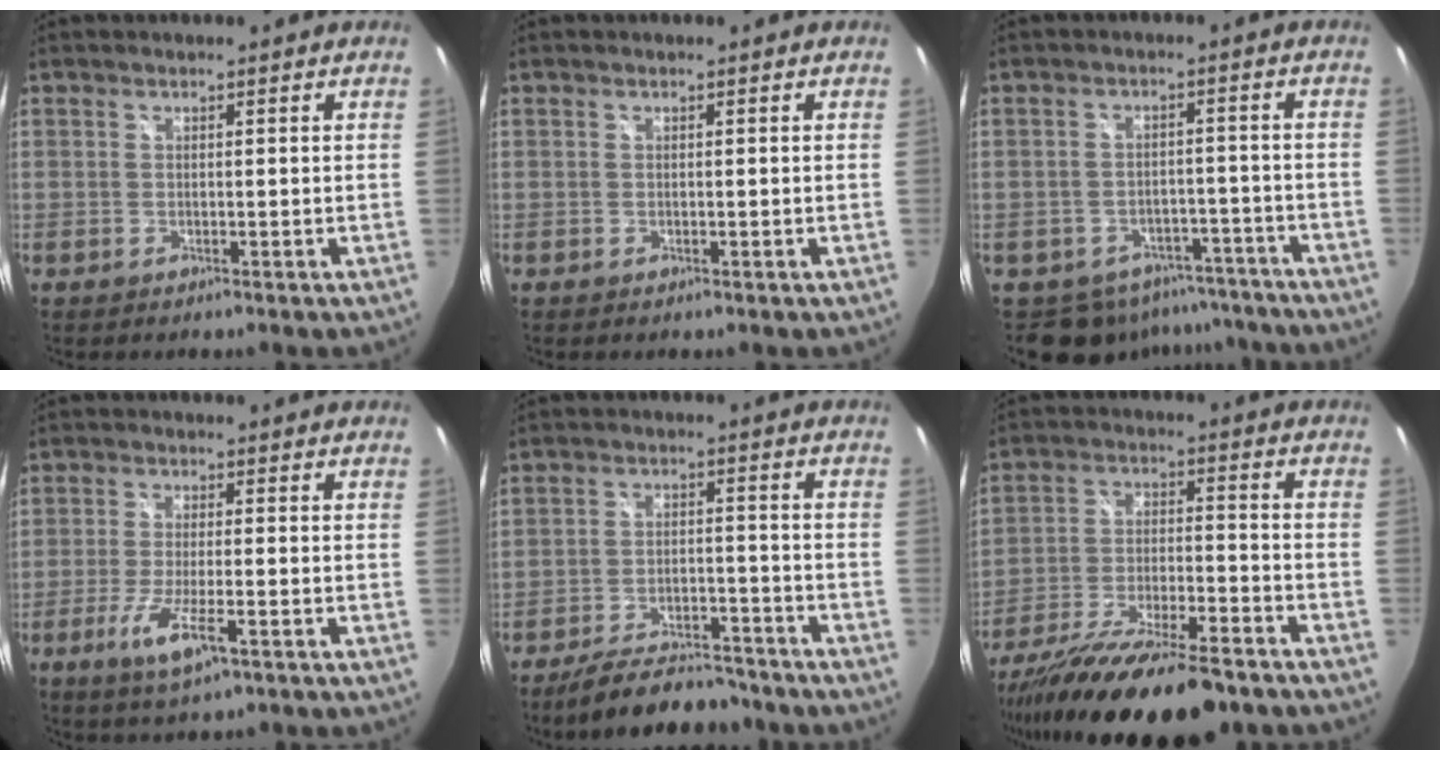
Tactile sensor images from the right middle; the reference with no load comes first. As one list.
[{"total": 0.0}, {"total": 9.5, "force": [-7.4, 5.8, 1.6], "torque": [-0.032, 0.020, -0.082]}, {"total": 7.6, "force": [-3.8, 1.2, 6.5], "torque": [-0.137, -0.017, -0.069]}, {"total": 13.8, "force": [-12.0, 4.0, 5.6], "torque": [-0.121, 0.001, -0.175]}, {"total": 21.9, "force": [-17.2, 4.7, 12.7], "torque": [-0.239, -0.057, -0.277]}]